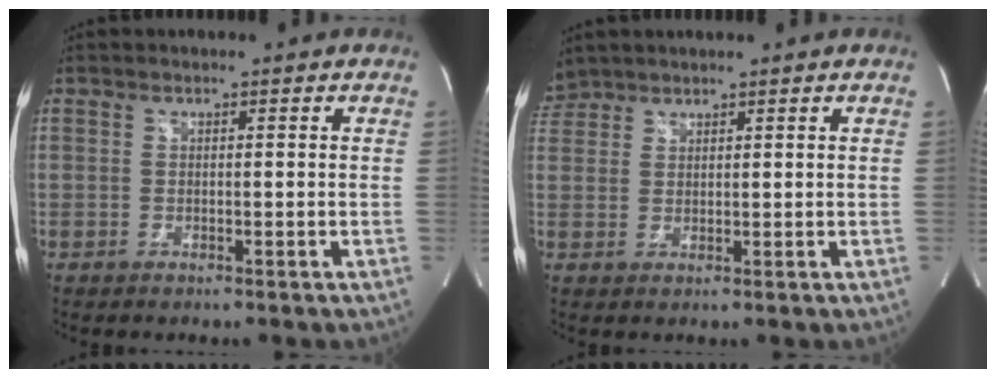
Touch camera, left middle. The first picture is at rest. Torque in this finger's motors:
{"motor_torque": [1.04, -1.00, 0.23, 0.01]}